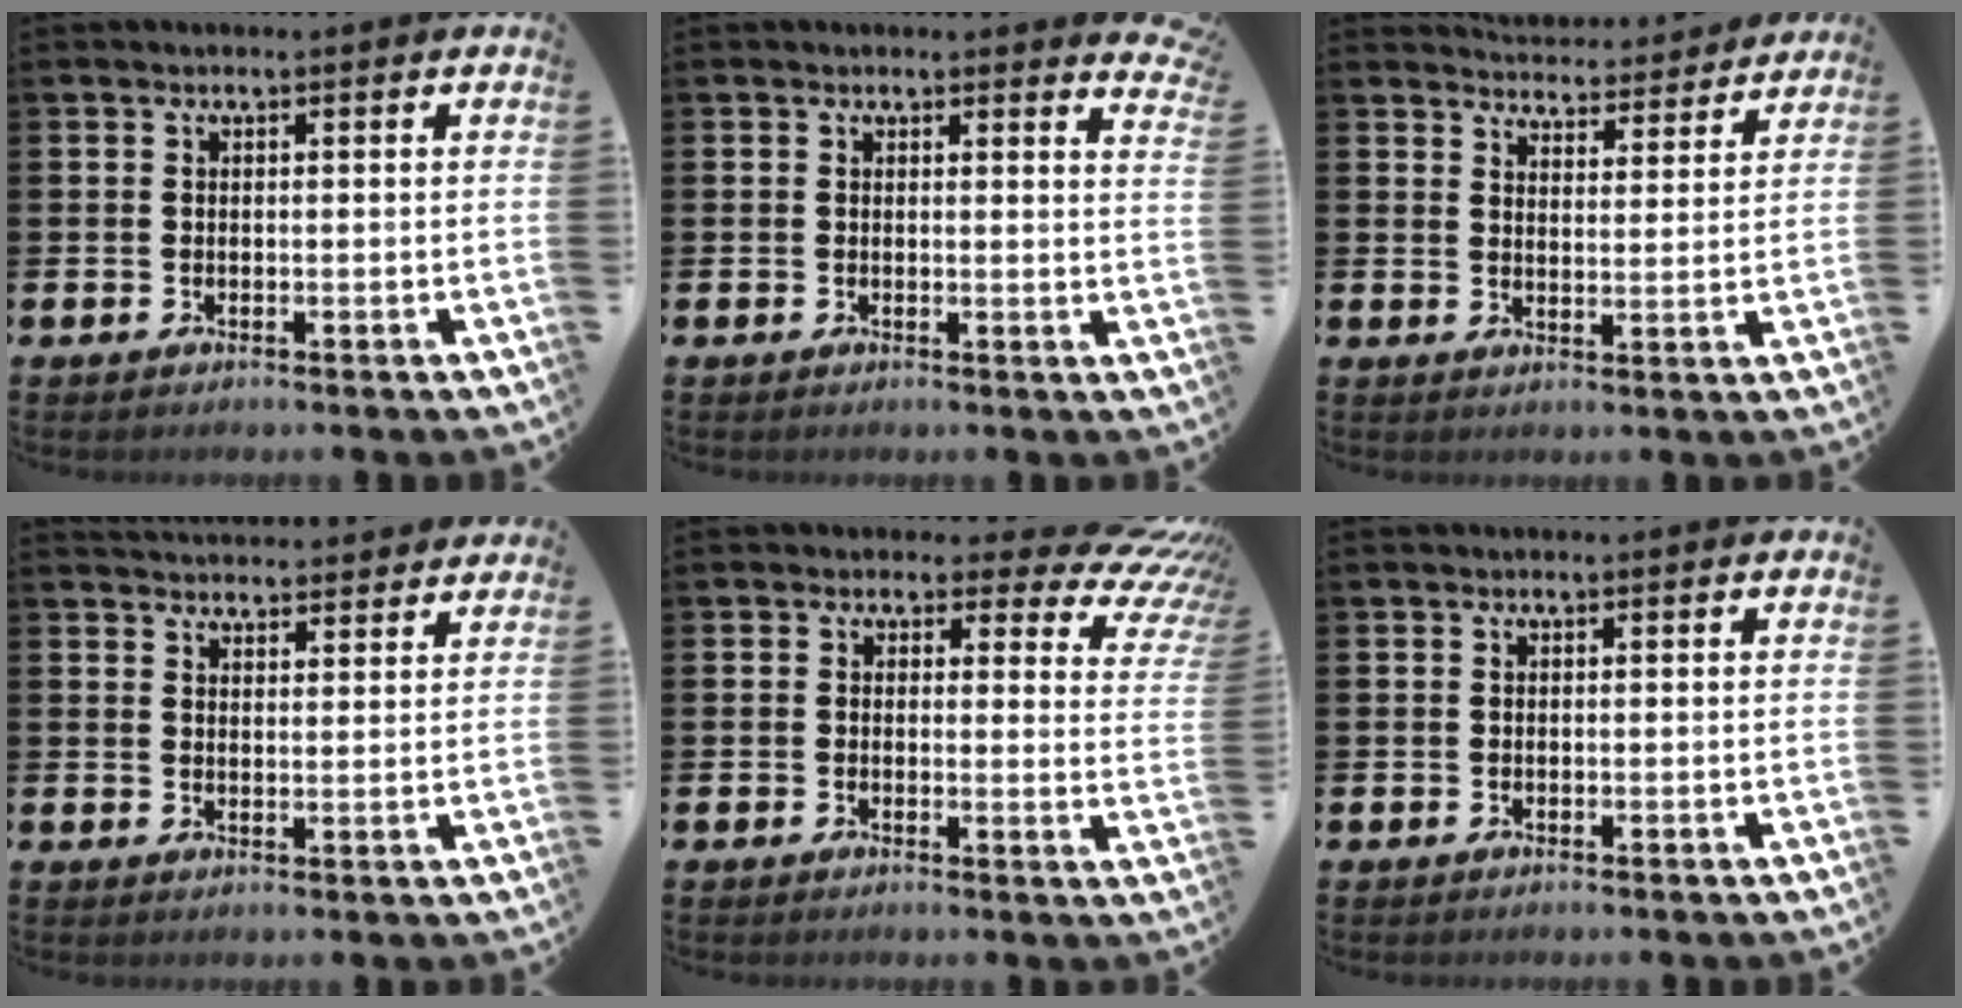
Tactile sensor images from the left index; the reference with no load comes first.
{"total": 2.1, "force": [2.0, 0.2, 0.1], "torque": [0.012, -0.017, 0.032]}
{"total": 4.6, "force": [4.6, 0.5, -0.1], "torque": [-0.014, -0.037, 0.080]}
{"total": 3.9, "force": [3.9, 0.6, -0.1], "torque": [-0.006, -0.022, 0.072]}
{"total": 3.7, "force": [2.4, 2.3, 1.7], "torque": [-0.024, -0.028, 0.031]}
{"total": 0.0}